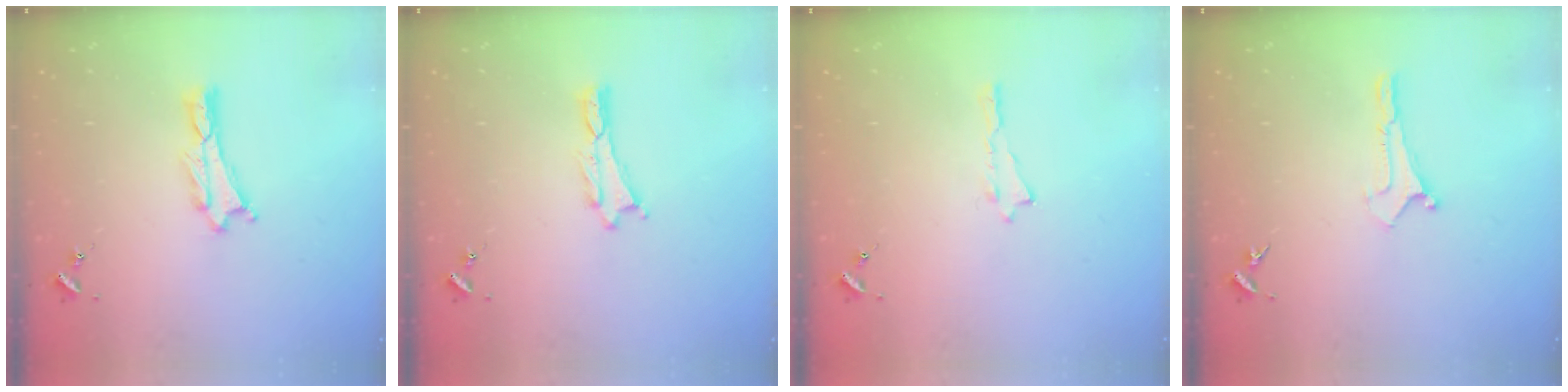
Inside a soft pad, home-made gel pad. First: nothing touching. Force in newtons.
{"total": 0.0}
{"total": 0.0}
{"total": 0.0}